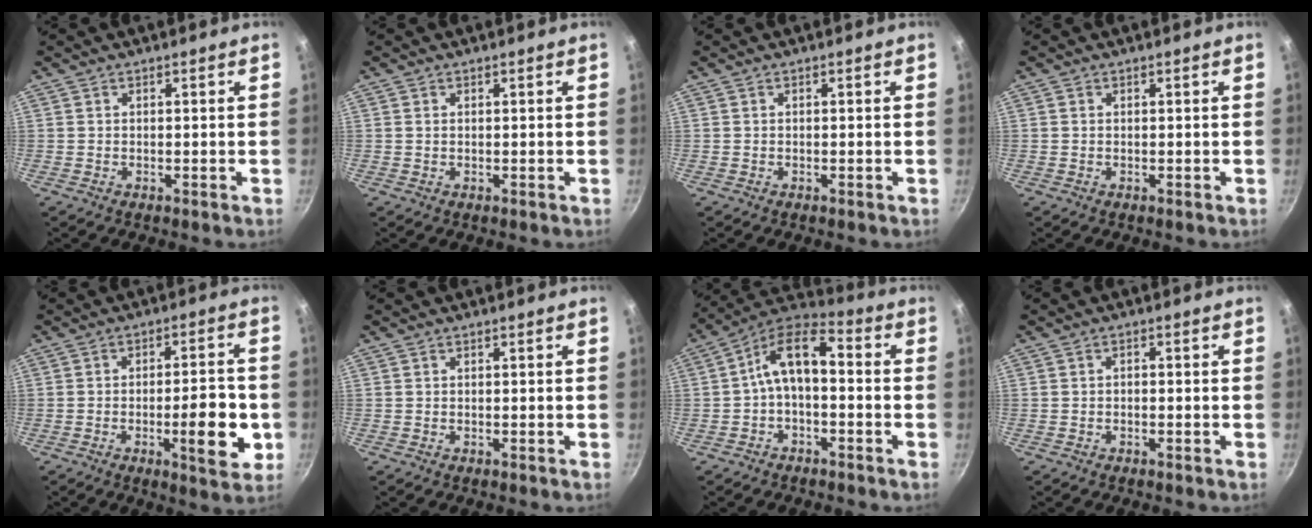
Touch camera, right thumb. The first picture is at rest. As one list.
[{"total": 0.0}, {"total": 0.0}, {"total": 0.0}, {"total": 11.2, "force": [-2.8, 3.5, 10.2], "torque": [-0.125, 0.011, -0.038]}, {"total": 0.0}, {"total": 10.4, "force": [-0.9, 5.3, 8.9], "torque": [-0.152, 0.047, -0.029]}, {"total": 0.8, "force": [-0.6, 0.4, 0.5], "torque": [-0.011, 0.006, -0.009]}]